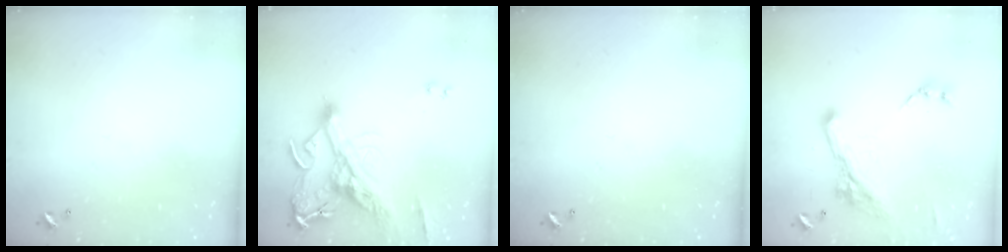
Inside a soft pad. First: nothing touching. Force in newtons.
{"total": 11.1, "press": 10.7, "slide": 2.6}
{"total": 0.0}
{"total": 5.6, "press": 5.3, "slide": 1.6}